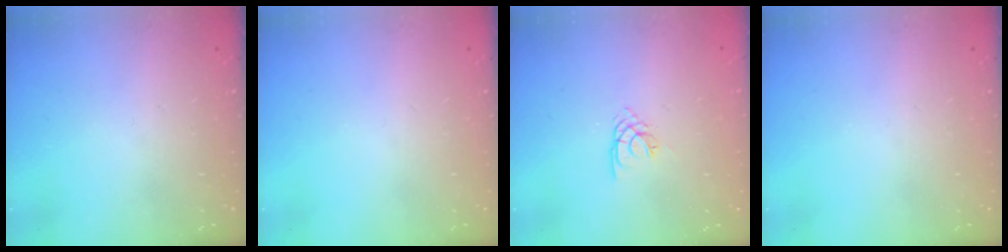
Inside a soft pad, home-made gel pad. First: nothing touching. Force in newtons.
{"total": 0.0}
{"total": 1.4, "press": 1.3, "slide": 0.3}
{"total": 0.0}